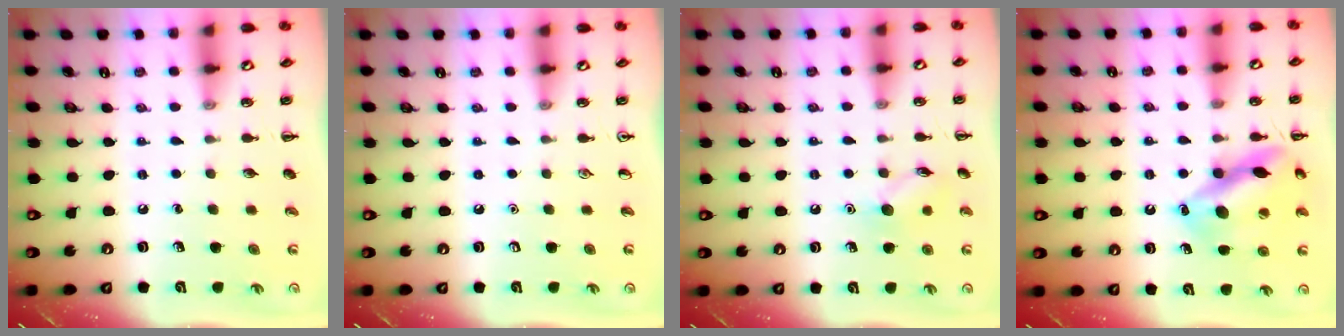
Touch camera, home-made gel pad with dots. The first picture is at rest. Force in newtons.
{"total": 0.0}
{"total": 8.5, "press": 8.4, "slide": 1.2}
{"total": 14.6, "press": 14.4, "slide": 2.0}